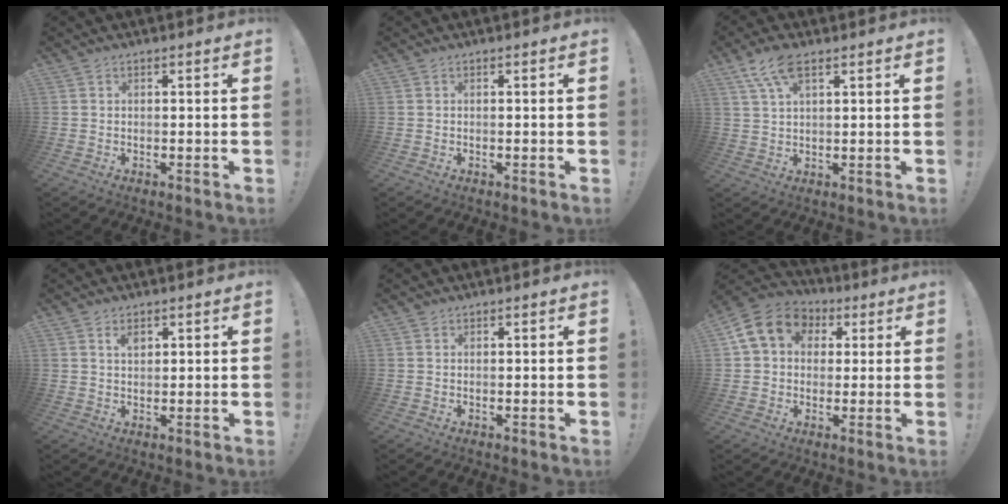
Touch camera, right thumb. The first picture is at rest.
{"total": 0.0}
{"total": 7.6, "force": [4.2, 3.1, 5.5], "torque": [-0.102, -0.006, 0.079]}
{"total": 2.3, "force": [1.4, 1.1, 1.4], "torque": [-0.015, -0.005, 0.023]}
{"total": 0.7, "force": [0.6, 0.3, -0.1], "torque": [0.010, -0.003, 0.010]}
{"total": 13.2, "force": [3.9, 10.5, 6.9], "torque": [-0.105, -0.006, 0.078]}